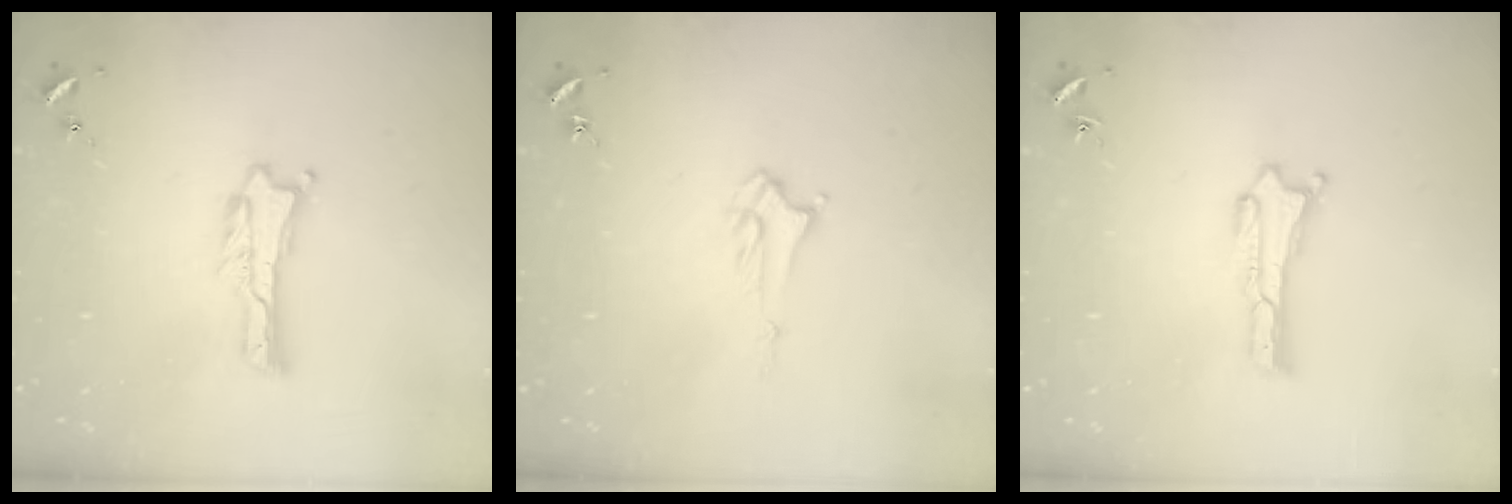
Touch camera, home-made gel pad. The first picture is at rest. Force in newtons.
{"total": 2.4, "press": 2.4, "slide": 0.3}
{"total": 0.0}